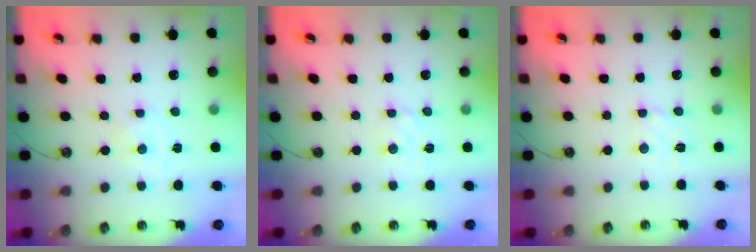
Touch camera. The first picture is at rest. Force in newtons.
{"total": 2.6, "press": 2.6, "slide": 0.3}
{"total": 5.5, "press": 5.4, "slide": 0.8}